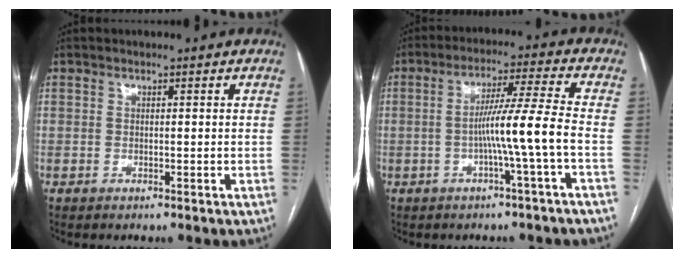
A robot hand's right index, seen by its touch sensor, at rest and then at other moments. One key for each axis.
{"total": 8.3, "fx": -2.1, "fy": -1.8, "fz": 7.8, "tx": -0.136, "ty": 0.013, "tz": -0.036}